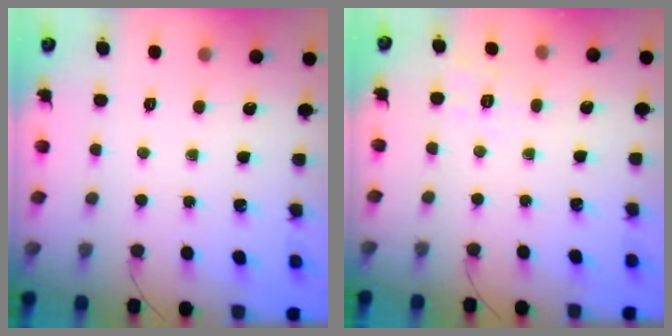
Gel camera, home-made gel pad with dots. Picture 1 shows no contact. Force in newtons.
{"total": 2.2, "press": 0.7, "slide": 2.0}